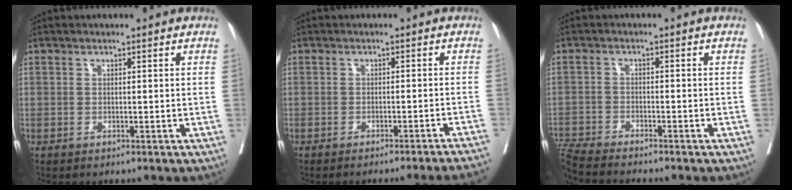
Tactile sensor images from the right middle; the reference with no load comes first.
{"total": 10.4, "force": [-9.7, -2.2, 2.9], "torque": [-0.012, -0.022, -0.112]}
{"total": 7.8, "force": [-7.4, -1.0, 2.3], "torque": [-0.046, -0.011, -0.133]}